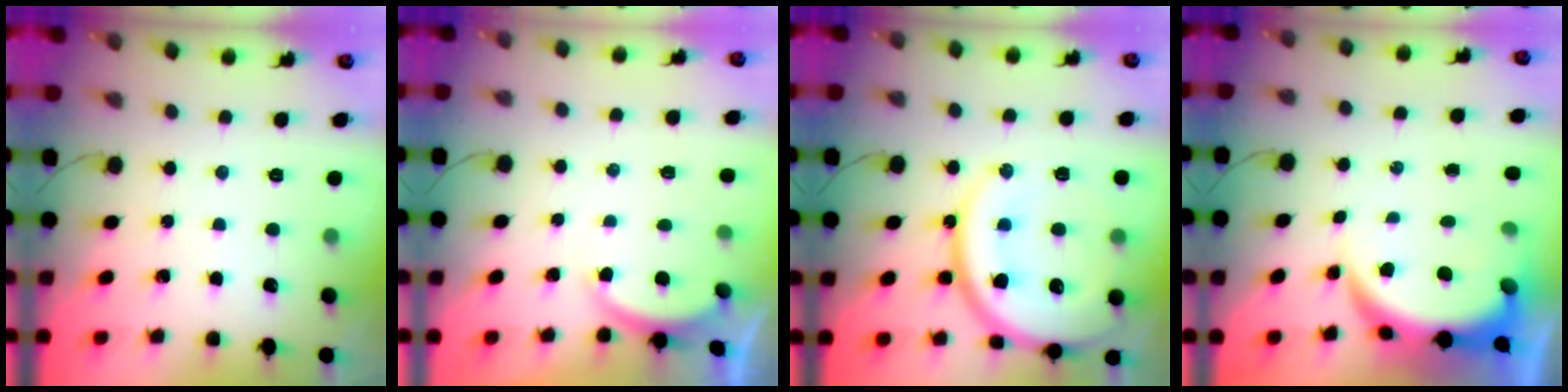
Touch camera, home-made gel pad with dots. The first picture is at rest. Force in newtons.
{"total": 1.9, "press": 1.8, "slide": 0.5}
{"total": 20.7, "press": 20.6, "slide": 2.5}
{"total": 8.0, "press": 8.0, "slide": 1.0}